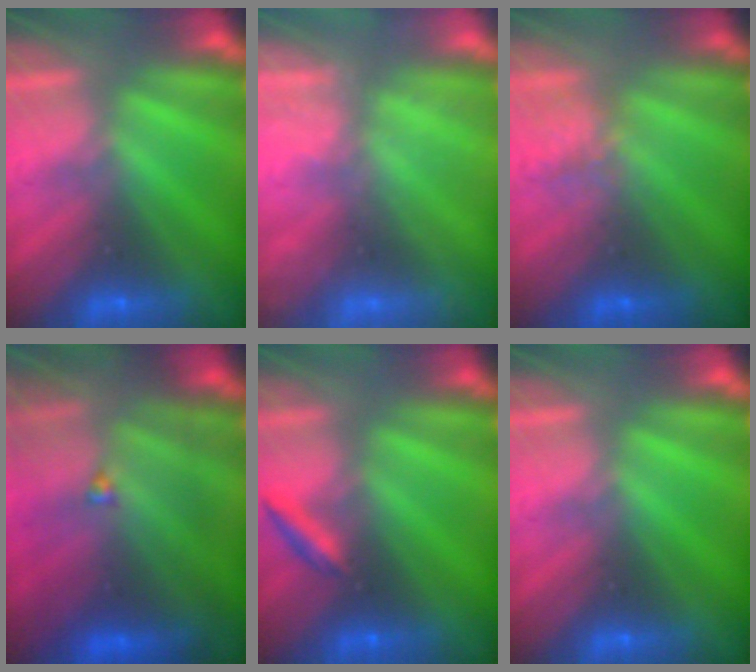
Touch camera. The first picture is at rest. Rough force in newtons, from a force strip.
{"total": 2.4}
{"total": 2.5}
{"total": 10.6}
{"total": 2.1}
{"total": 0.0}